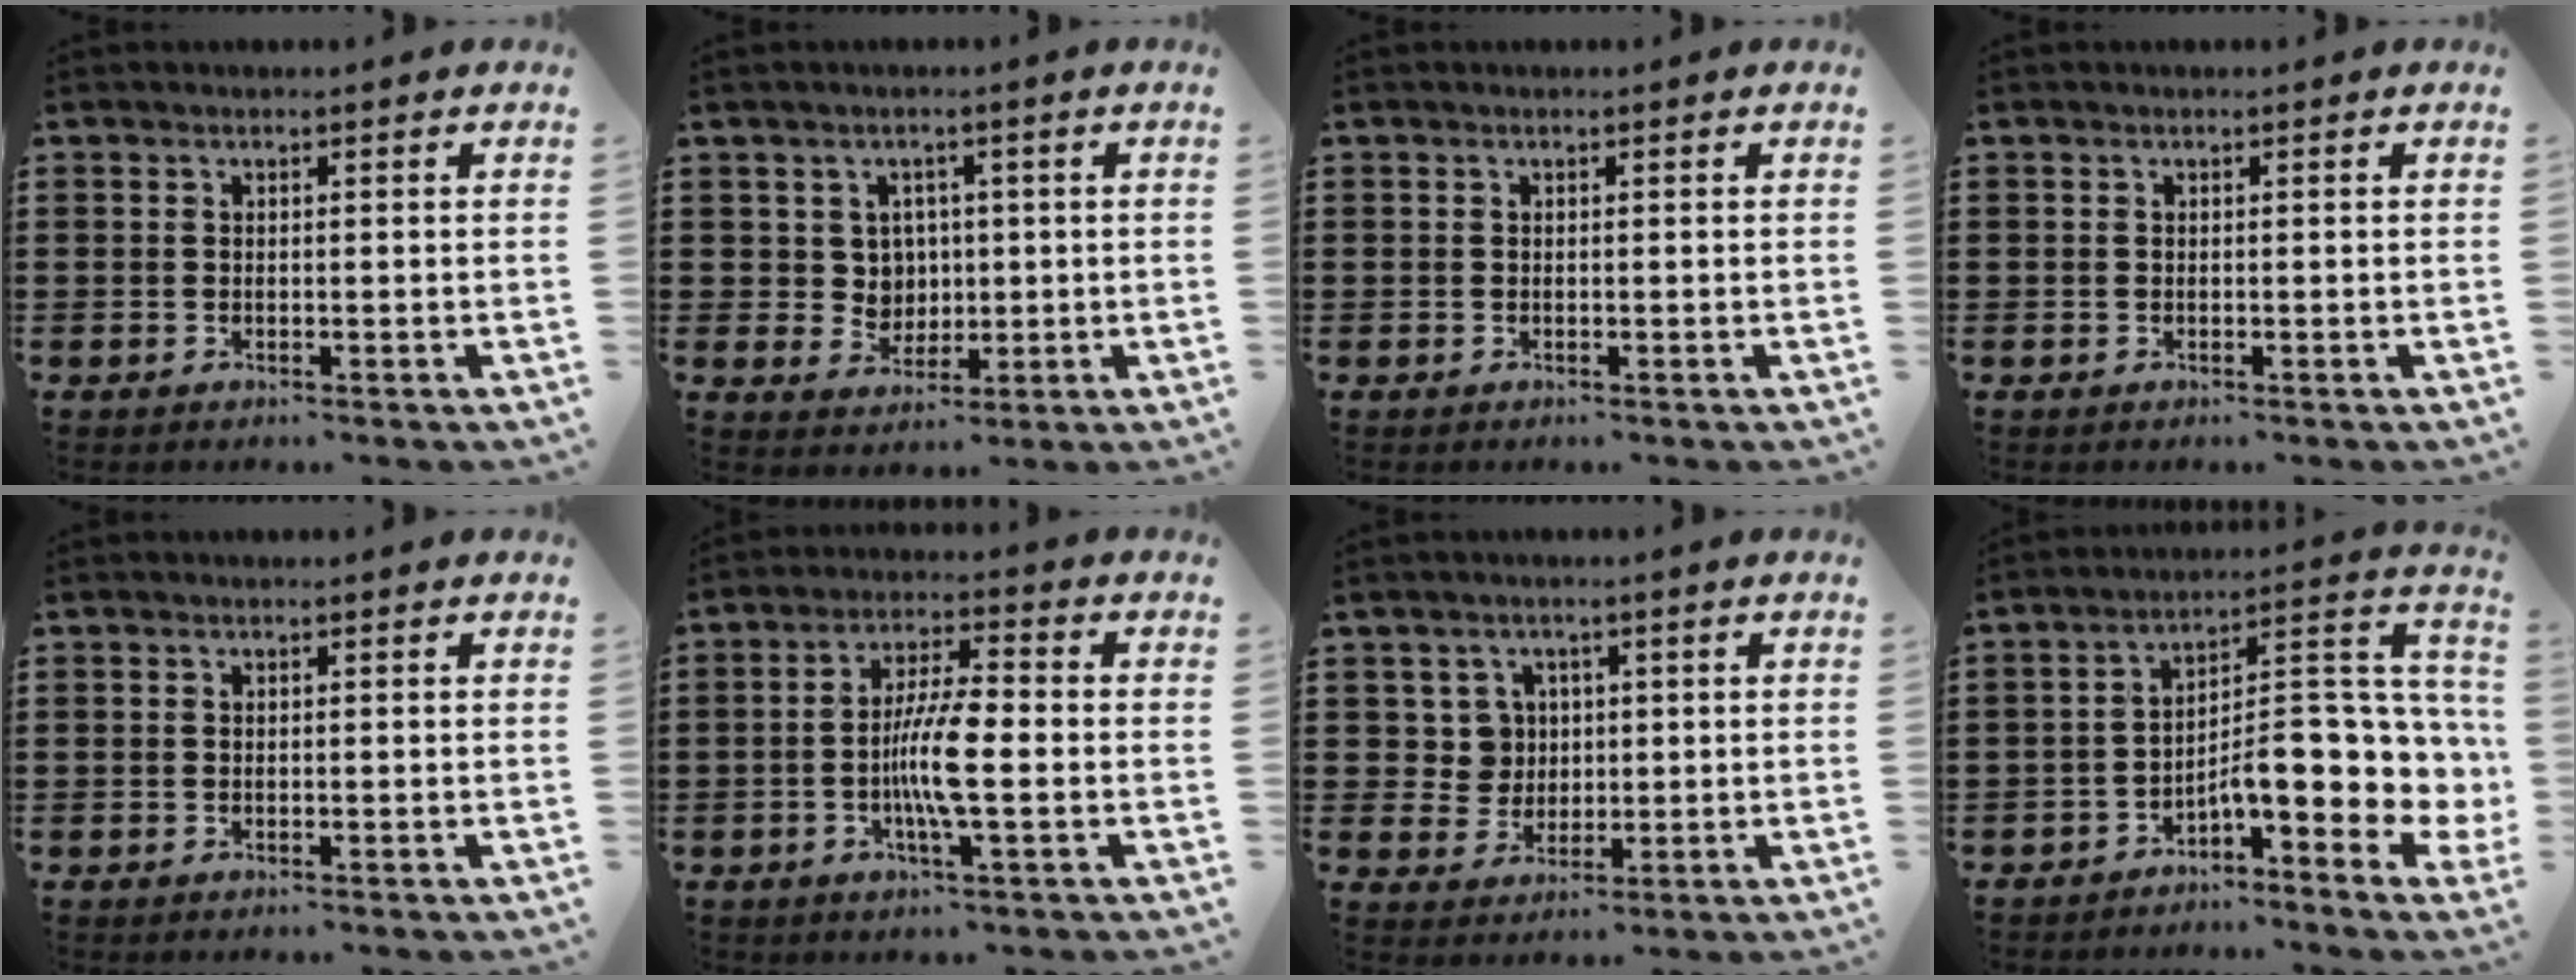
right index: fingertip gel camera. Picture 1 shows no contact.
{"total": 4.0, "force": [1.0, 3.7, 1.0], "torque": [-0.031, 0.005, 0.015]}
{"total": 0.0}
{"total": 0.0}
{"total": 0.0}
{"total": 8.0, "force": [-1.5, 1.4, 7.7], "torque": [-0.153, -0.006, -0.033]}
{"total": 4.4, "force": [1.1, 4.2, 1.1], "torque": [-0.044, 0.013, 0.019]}
{"total": 10.3, "force": [-2.0, 3.7, 9.4], "torque": [-0.124, -0.038, -0.047]}